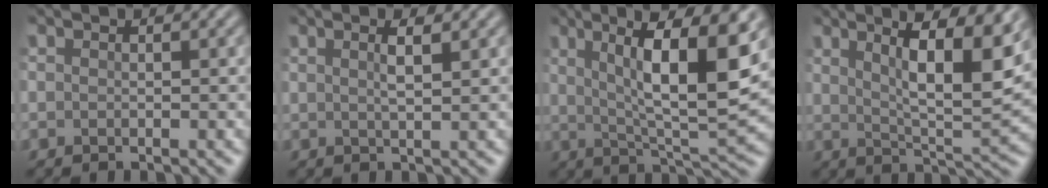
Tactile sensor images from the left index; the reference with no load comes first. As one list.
[{"total": 2.1, "force": [0.8, 0.5, 1.8], "torque": [-0.026, 0.004, 0.009]}, {"total": 10.8, "force": [3.0, 2.7, 10.0], "torque": [-0.153, 0.001, 0.050]}, {"total": 9.4, "force": [3.9, 2.4, 8.2], "torque": [-0.120, 0.003, 0.061]}]